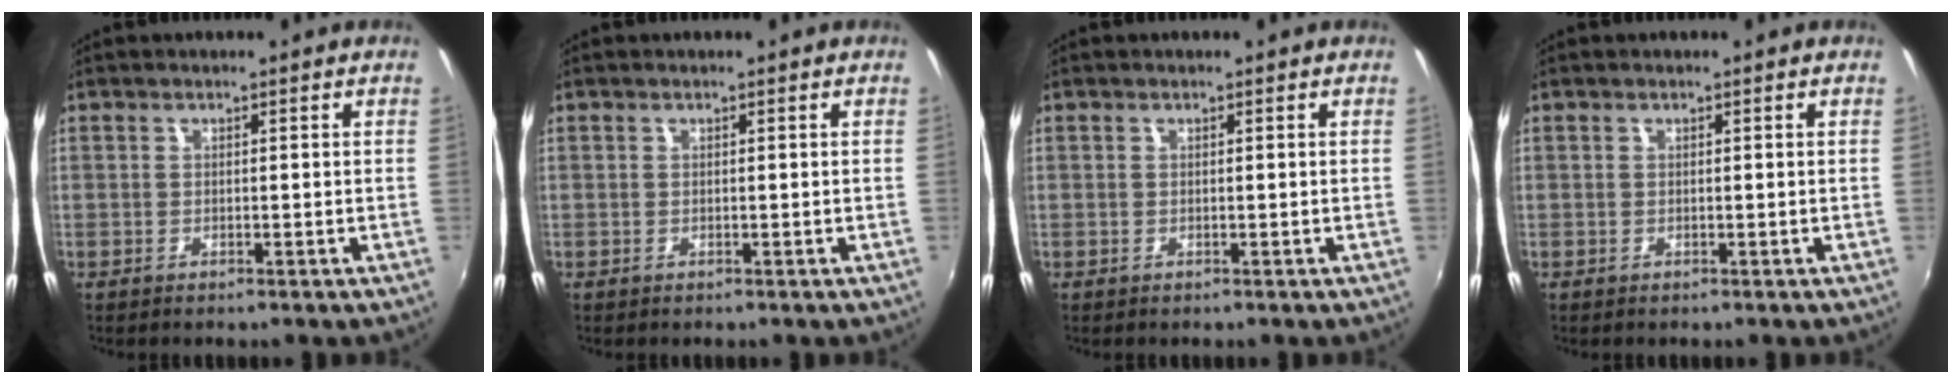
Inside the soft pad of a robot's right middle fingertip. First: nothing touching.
{"total": 0.0}
{"total": 0.0}
{"total": 0.0}